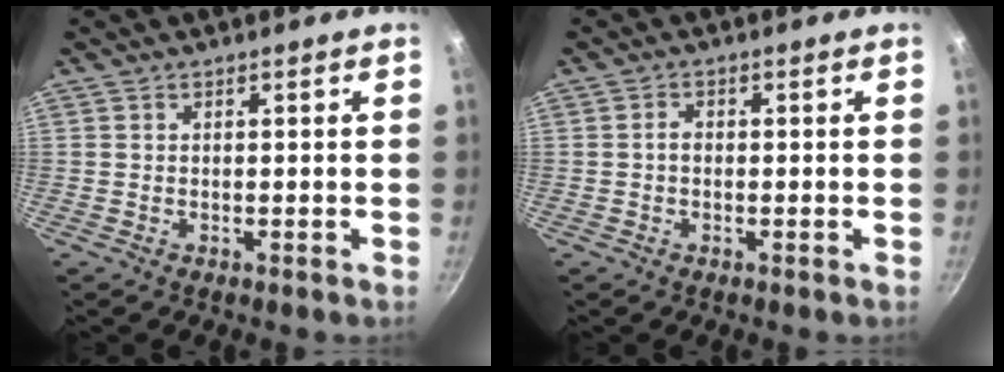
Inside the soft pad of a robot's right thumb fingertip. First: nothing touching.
{"total": 1.4, "force": [-0.3, 1.0, 0.9], "torque": [-0.014, 0.007, -0.007]}